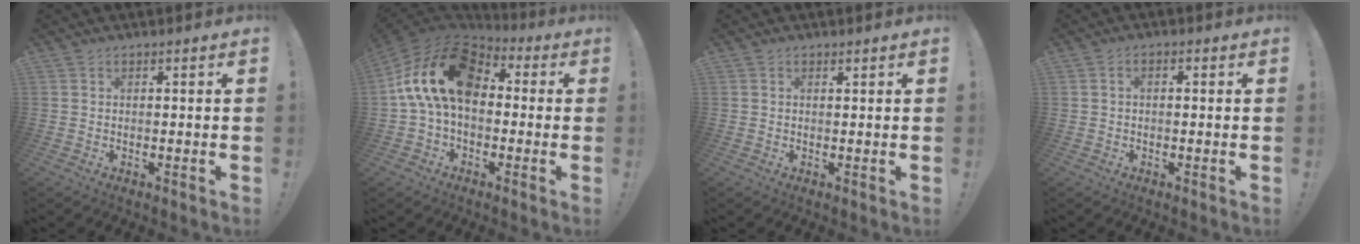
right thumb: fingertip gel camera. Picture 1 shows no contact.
{"total": 19.2, "force": [3.1, 11.7, 14.9], "torque": [-0.264, 0.013, 0.064]}
{"total": 0.5, "force": [0.5, 0.1, 0.1], "torque": [0.007, -0.004, 0.008]}
{"total": 1.5, "force": [-0.4, 0.7, 1.3], "torque": [-0.031, 0.007, -0.005]}